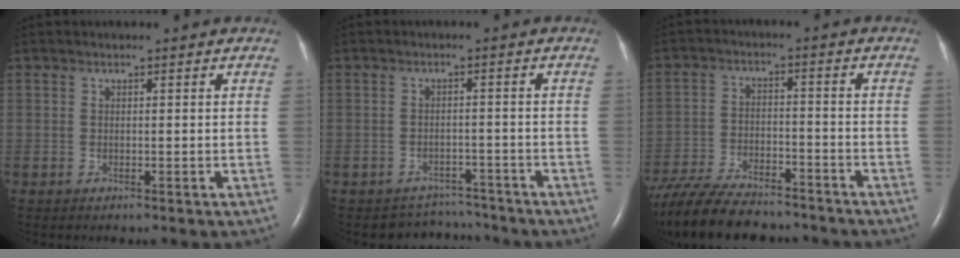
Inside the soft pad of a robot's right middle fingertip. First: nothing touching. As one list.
[{"total": 4.2, "force": [-3.8, 1.0, -1.4], "torque": [0.017, 0.017, -0.053]}, {"total": 17.4, "force": [-14.9, 4.3, 7.9], "torque": [-0.173, -0.020, -0.239]}]